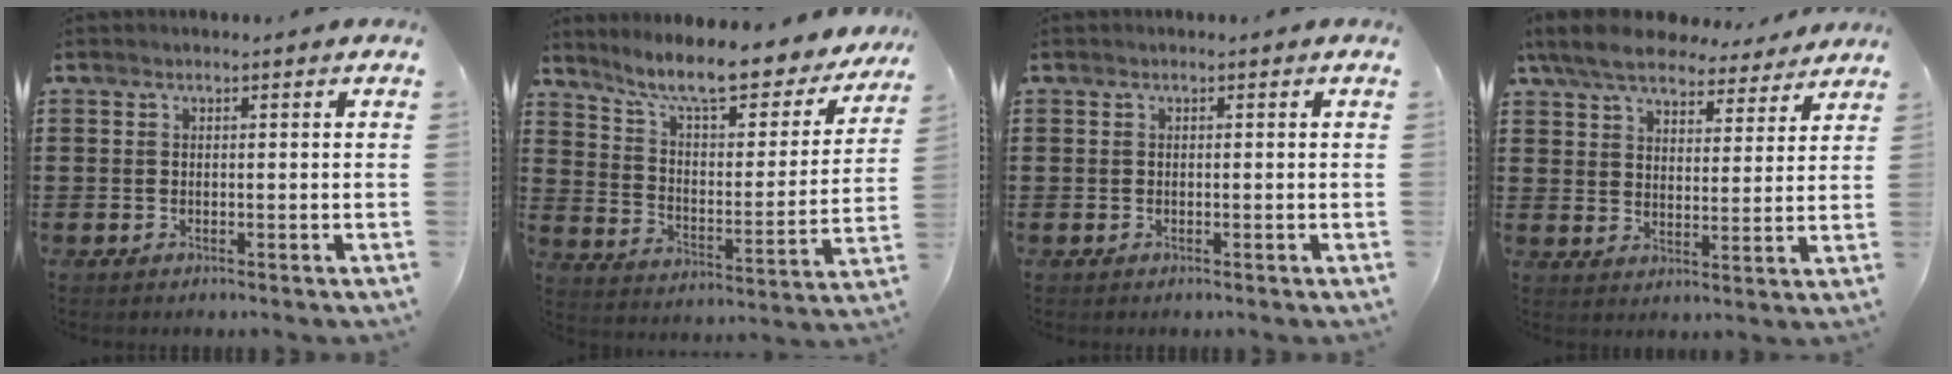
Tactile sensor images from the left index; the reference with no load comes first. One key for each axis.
{"total": 9.9, "fx": 8.3, "fy": 1.1, "fz": 5.2, "tx": -0.115, "ty": -0.058, "tz": 0.138}
{"total": 0.0}
{"total": 7.8, "fx": 7.1, "fy": 1.9, "fz": 2.6, "tx": -0.082, "ty": -0.028, "tz": 0.127}